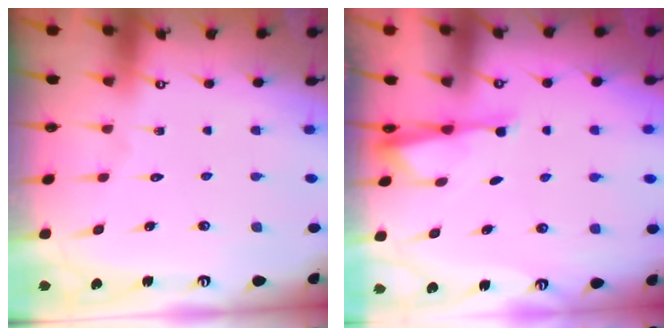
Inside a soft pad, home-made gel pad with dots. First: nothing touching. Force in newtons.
{"total": 3.4, "press": 3.4, "slide": 0.7}